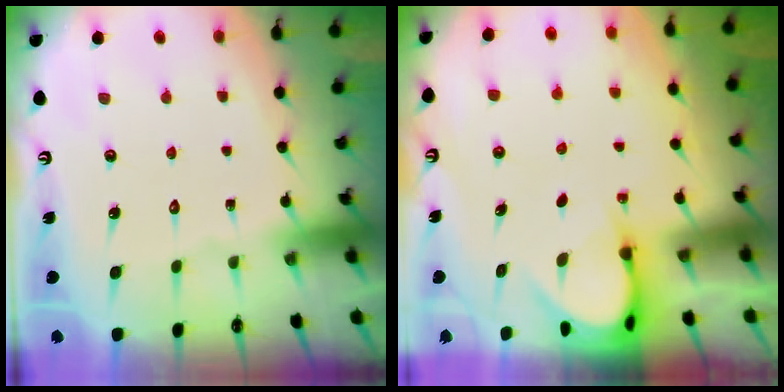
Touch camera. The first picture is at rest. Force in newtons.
{"total": 4.3, "press": 4.3, "slide": 0.4}